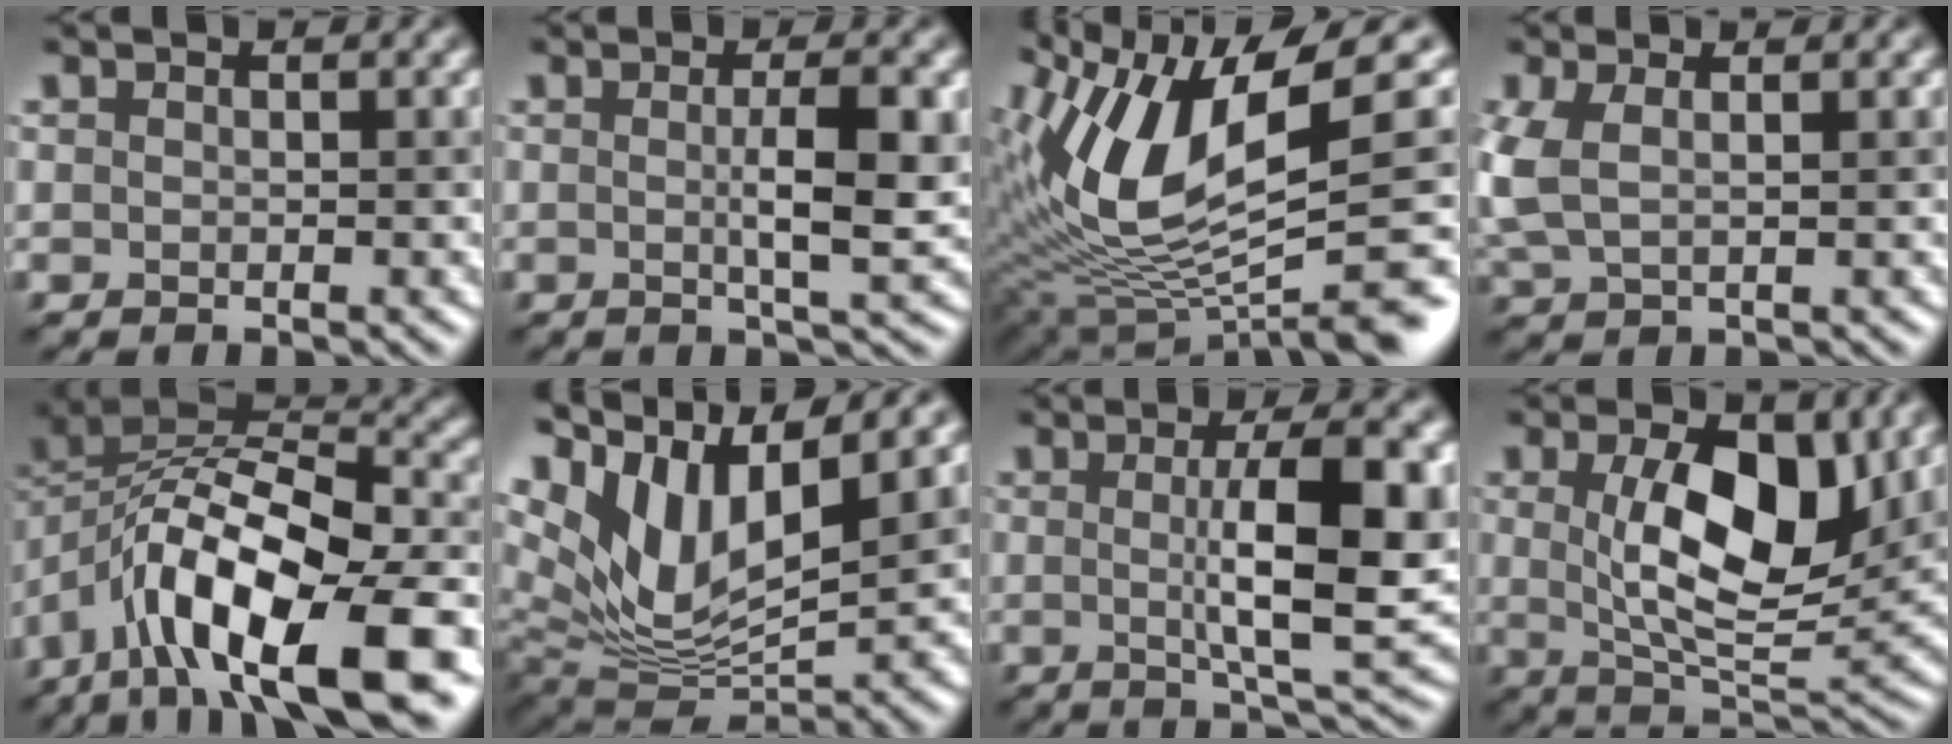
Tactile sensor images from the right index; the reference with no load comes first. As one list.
[{"total": 4.3, "force": [0.1, 0.7, 4.2], "torque": [-0.070, 0.001, 0.002]}, {"total": 11.8, "force": [1.9, 4.0, 11.0], "torque": [-0.221, 0.001, 0.052]}, {"total": 3.0, "force": [0.5, 1.5, 2.6], "torque": [-0.079, 0.003, 0.011]}, {"total": 14.8, "force": [-6.9, 5.8, 11.7], "torque": [-0.203, 0.015, -0.127]}, {"total": 12.1, "force": [6.6, 4.6, 9.0], "torque": [-0.184, 0.010, 0.124]}, {"total": 8.3, "force": [0.5, 1.7, 8.1], "torque": [-0.120, -0.003, 0.010]}, {"total": 9.2, "force": [2.0, 4.2, 7.9], "torque": [-0.136, -0.008, 0.035]}]